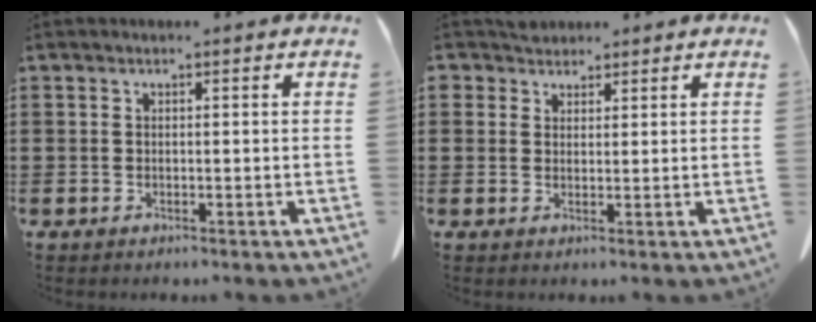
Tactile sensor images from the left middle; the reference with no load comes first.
{"total": 2.4, "force": [2.1, 1.1, 0.0], "torque": [-0.009, 0.005, 0.043]}